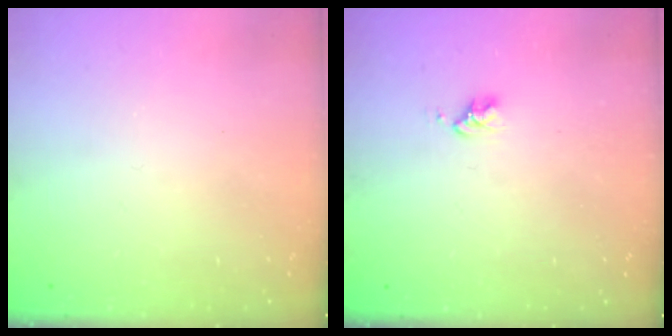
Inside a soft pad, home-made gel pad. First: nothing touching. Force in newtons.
{"total": 2.8, "press": 2.8, "slide": 0.3}